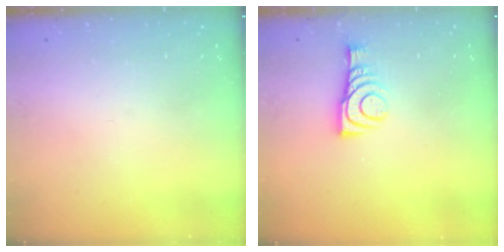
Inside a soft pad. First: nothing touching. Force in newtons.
{"total": 7.8, "press": 7.8, "slide": 0.7}